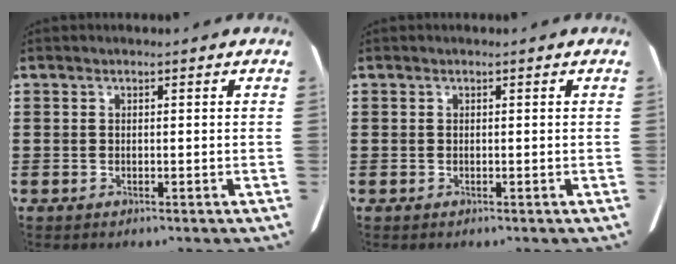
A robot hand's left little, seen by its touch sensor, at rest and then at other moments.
{"total": 0.0}